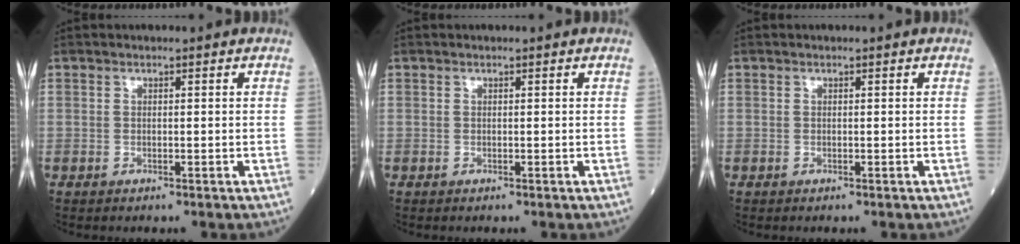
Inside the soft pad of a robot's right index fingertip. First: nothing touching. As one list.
[{"total": 0.0}, {"total": 0.0}]